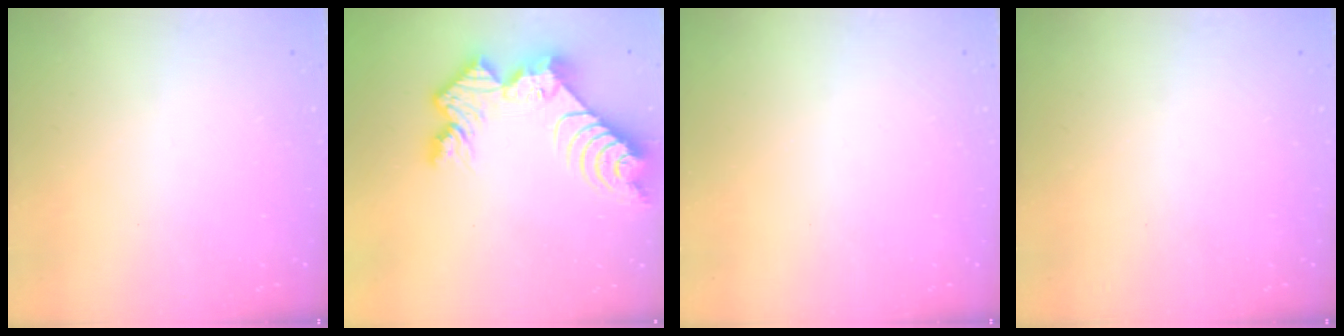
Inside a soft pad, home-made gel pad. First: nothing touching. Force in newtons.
{"total": 13.9, "press": 13.9, "slide": 1.0}
{"total": 0.0}
{"total": 0.0}